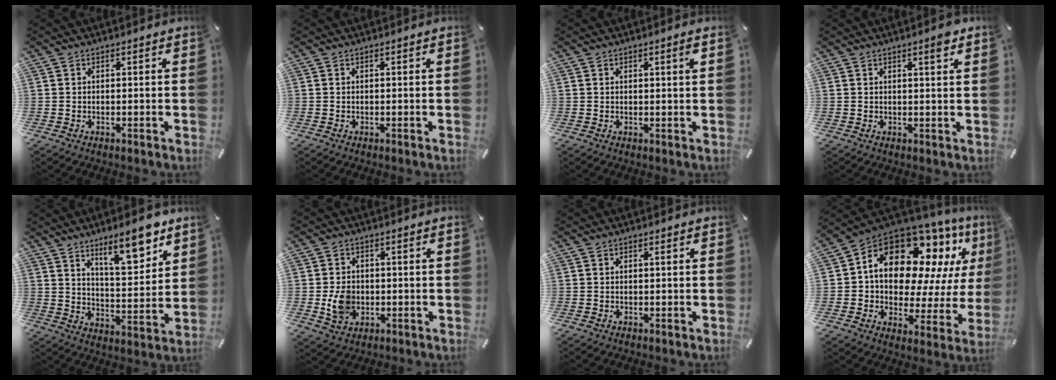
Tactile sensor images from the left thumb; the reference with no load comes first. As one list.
[{"total": 0.0}, {"total": 1.6, "force": [0.7, 0.1, 1.4], "torque": [-0.029, 0.000, 0.011]}, {"total": 2.7, "force": [1.7, 0.3, 2.1], "torque": [-0.027, -0.006, 0.025]}, {"total": 13.1, "force": [9.4, 4.5, 8.0], "torque": [-0.098, -0.061, 0.156]}, {"total": 6.4, "force": [-0.8, 5.4, 3.3], "torque": [-0.054, -0.005, -0.016]}, {"total": 0.7, "force": [0.2, 0.1, 0.7], "torque": [-0.013, 0.001, 0.003]}, {"total": 18.3, "force": [9.3, 11.4, 10.9], "torque": [-0.198, -0.076, 0.155]}]